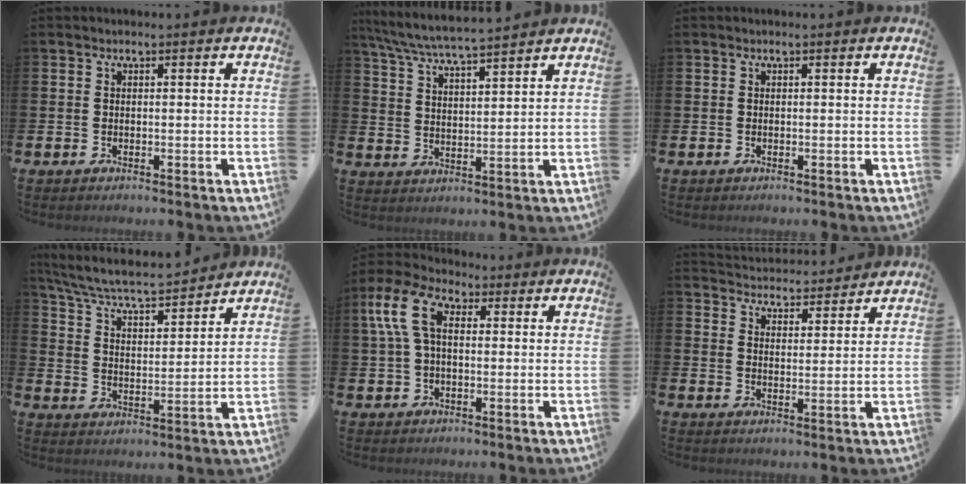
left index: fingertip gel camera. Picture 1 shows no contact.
{"total": 6.3, "force": [6.1, 0.0, 1.8], "torque": [-0.060, -0.032, 0.108]}
{"total": 0.0}
{"total": 6.8, "force": [6.3, 0.9, 2.2], "torque": [-0.078, -0.046, 0.107]}
{"total": 8.5, "force": [3.5, 5.0, 5.8], "torque": [-0.147, 0.010, 0.063]}
{"total": 4.6, "force": [4.6, 0.7, -0.3], "torque": [-0.011, -0.034, 0.080]}